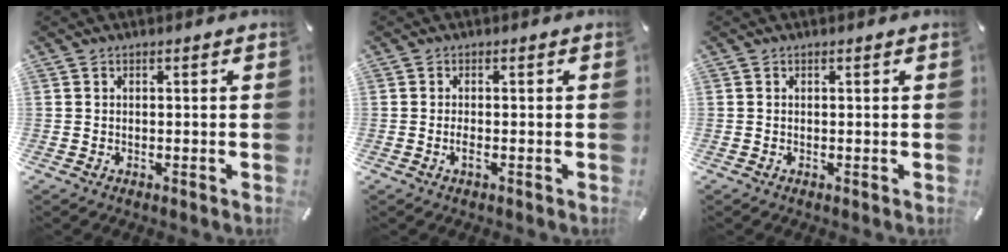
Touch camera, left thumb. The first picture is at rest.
{"total": 1.7, "force": [-0.6, 0.5, 1.6], "torque": [-0.035, -0.003, -0.012]}
{"total": 0.0}